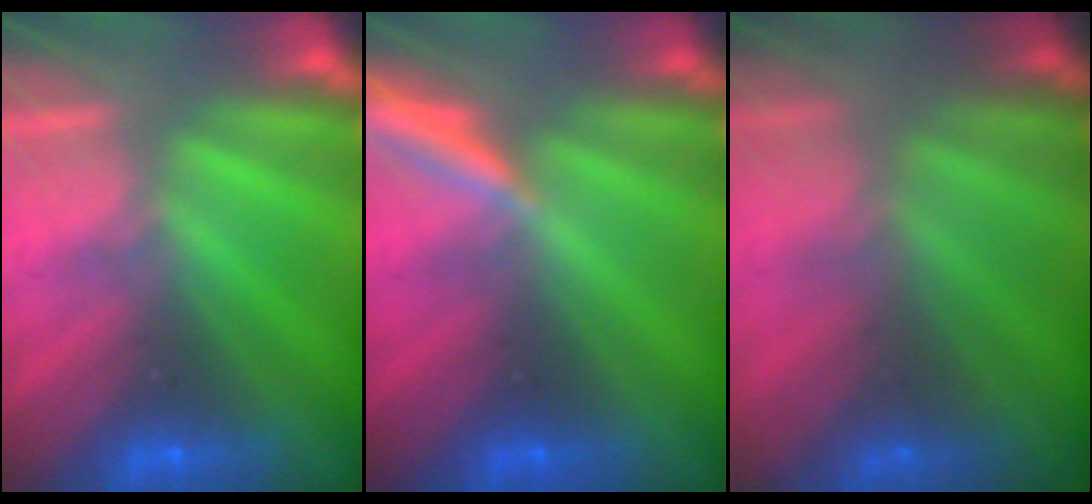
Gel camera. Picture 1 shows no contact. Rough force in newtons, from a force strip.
{"total": 4.6}
{"total": 7.5}